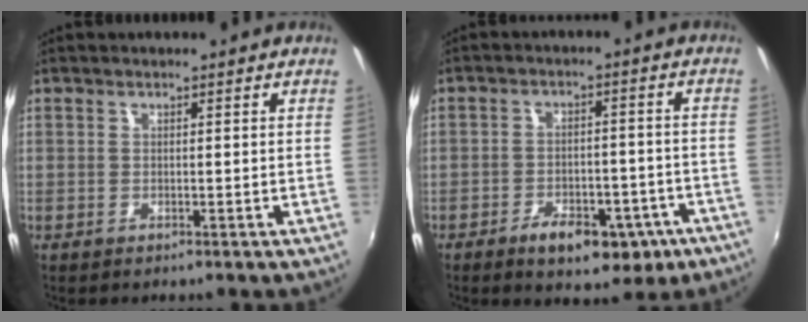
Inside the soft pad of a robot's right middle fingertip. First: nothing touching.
{"total": 12.3, "force": [-7.6, 6.4, 7.3], "torque": [-0.140, 0.001, -0.093]}